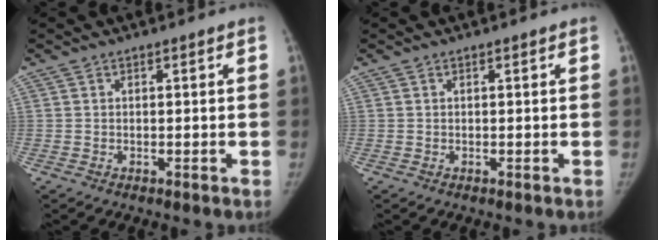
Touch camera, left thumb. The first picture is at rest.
{"total": 0.0}